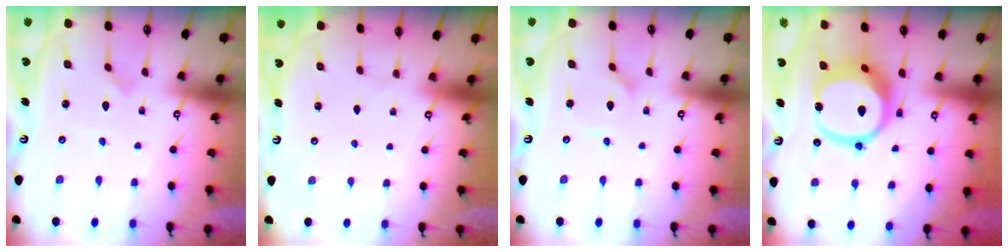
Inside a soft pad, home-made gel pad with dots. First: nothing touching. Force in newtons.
{"total": 0.0}
{"total": 1.0, "press": 1.0, "slide": 0.2}
{"total": 13.9, "press": 13.8, "slide": 1.9}